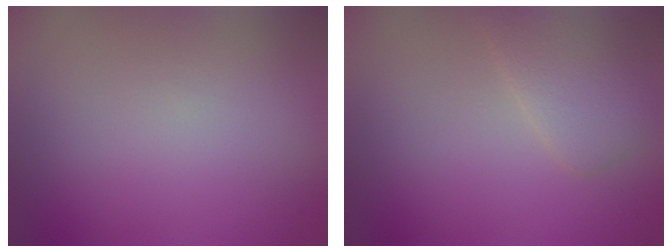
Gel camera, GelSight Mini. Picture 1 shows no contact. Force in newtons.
{"total": 2.7, "press": 2.7, "slide": 0.1}